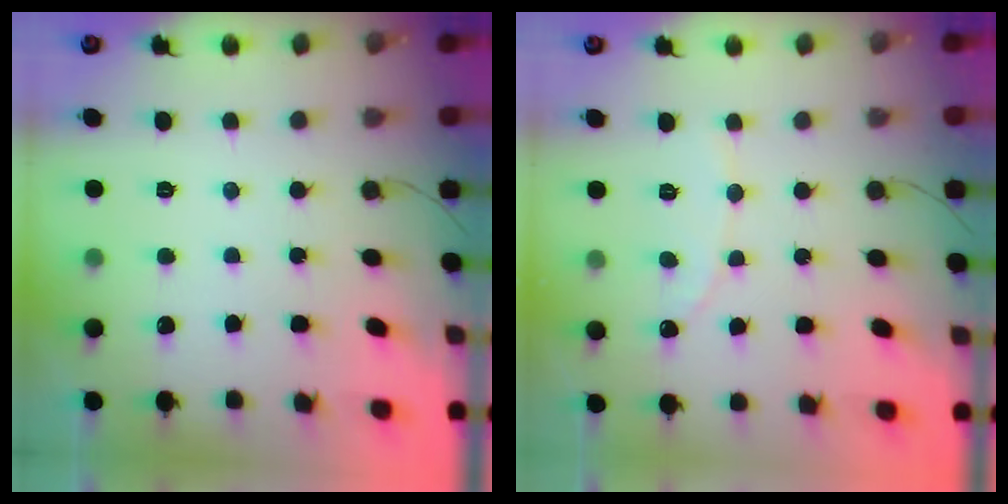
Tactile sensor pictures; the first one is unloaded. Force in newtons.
{"total": 1.9, "press": 1.8, "slide": 0.2}